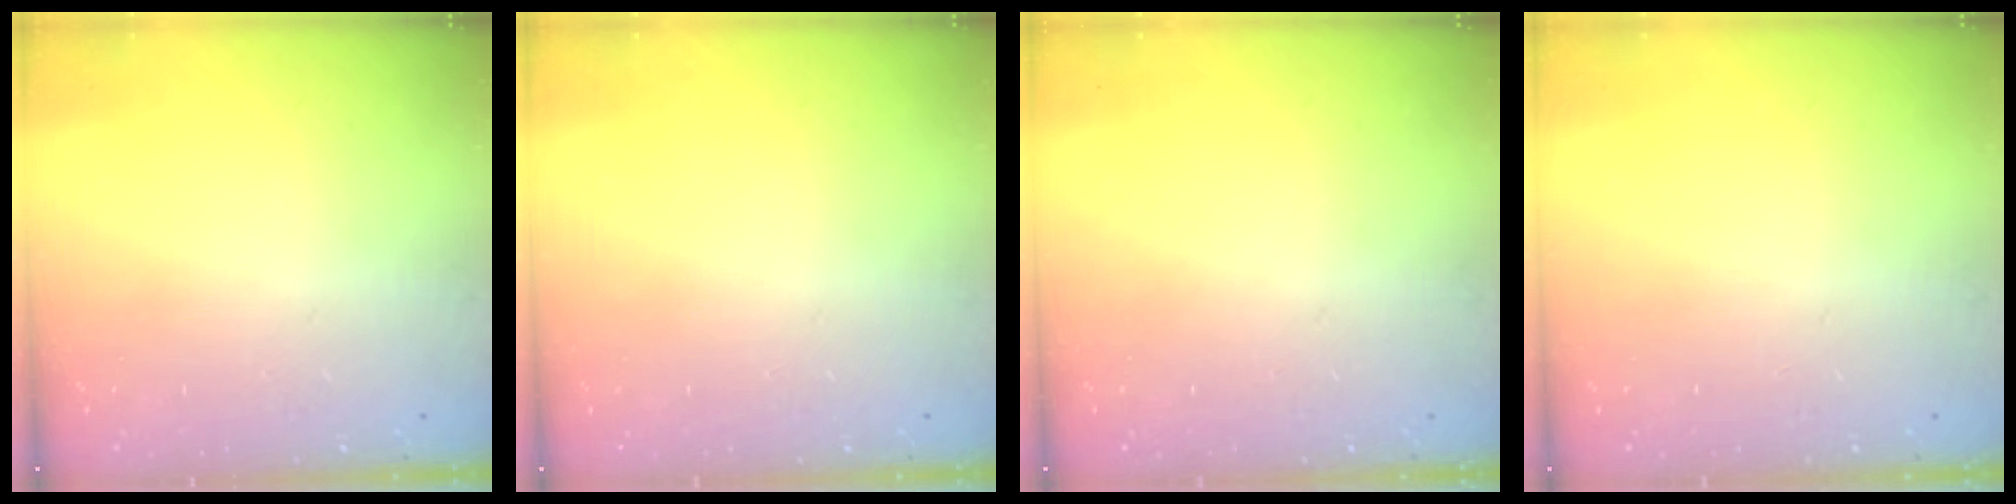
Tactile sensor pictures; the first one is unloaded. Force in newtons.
{"total": 0.0}
{"total": 0.0}
{"total": 0.0}